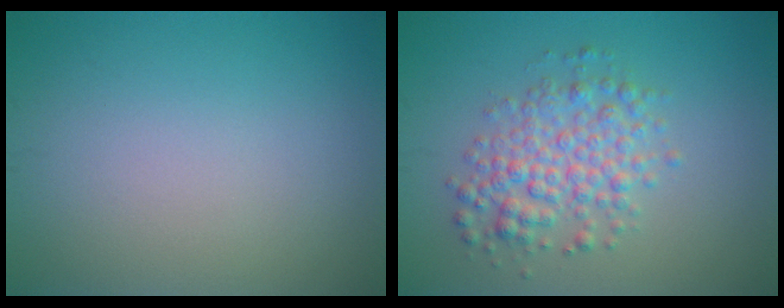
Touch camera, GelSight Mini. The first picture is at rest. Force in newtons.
{"total": 4.2, "press": 4.2, "slide": 0.1}